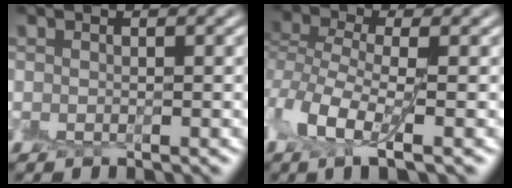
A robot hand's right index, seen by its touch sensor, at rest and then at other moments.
{"total": 4.4, "force": [-1.4, 2.0, 3.7], "torque": [-0.081, 0.003, -0.039]}